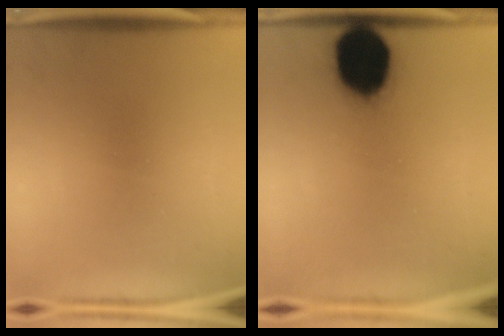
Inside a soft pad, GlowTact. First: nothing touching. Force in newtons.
{"total": 19.5}